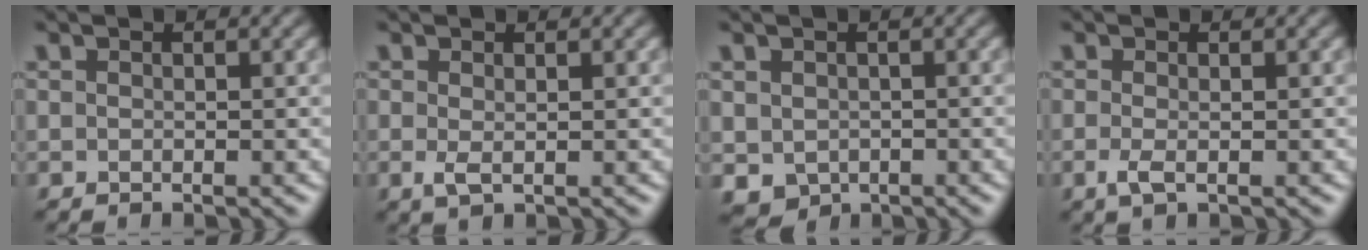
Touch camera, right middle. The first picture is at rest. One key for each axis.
{"total": 1.3, "fx": 0.0, "fy": 0.4, "fz": 1.2, "tx": -0.026, "ty": -0.003, "tz": -0.002}
{"total": 2.4, "fx": -0.5, "fy": 2.1, "fz": 1.0, "tx": -0.025, "ty": -0.011, "tz": -0.004}
{"total": 1.5, "fx": -0.4, "fy": 0.5, "fz": 1.4, "tx": -0.032, "ty": -0.006, "tz": -0.012}